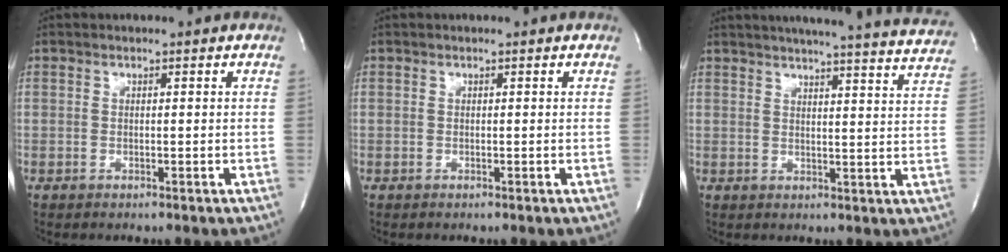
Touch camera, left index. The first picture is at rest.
{"total": 0.0}
{"total": 25.1, "force": [23.4, 1.1, 9.2], "torque": [-0.139, -0.056, 0.267]}